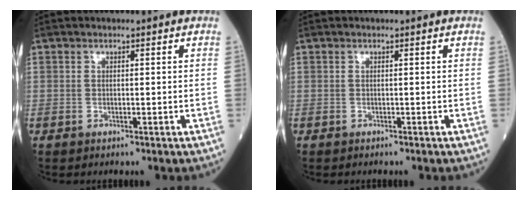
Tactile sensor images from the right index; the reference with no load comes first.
{"total": 0.0}